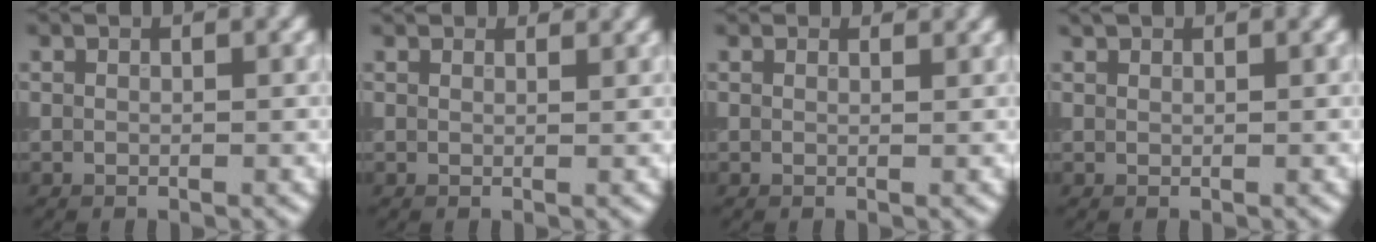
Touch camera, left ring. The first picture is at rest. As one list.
[{"total": 2.5, "force": [2.3, 0.6, 0.6], "torque": [-0.014, -0.001, 0.028]}, {"total": 1.6, "force": [1.5, 0.4, 0.3], "torque": [-0.010, -0.004, 0.014]}, {"total": 0.7, "force": [0.6, 0.3, 0.1], "torque": [-0.001, 0.003, 0.015]}]